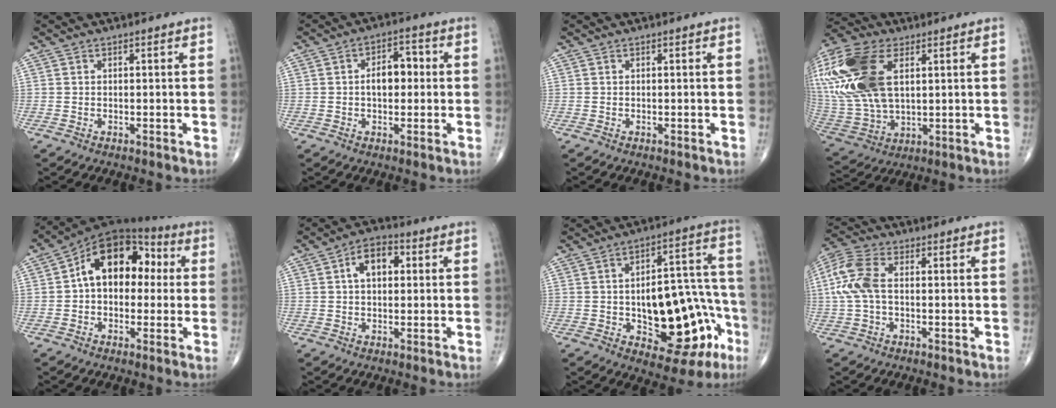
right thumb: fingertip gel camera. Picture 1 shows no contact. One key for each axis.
{"total": 6.4, "fx": 0.2, "fy": 3.9, "fz": 5.0, "tx": -0.058, "ty": 0.018, "tz": -0.004}
{"total": 0.0}
{"total": 26.1, "fx": 7.7, "fy": 14.9, "fz": 20.1, "tx": -0.478, "ty": 0.003, "tz": 0.152}
{"total": 15.8, "fx": 2.1, "fy": 10.4, "fz": 11.7, "tx": -0.140, "ty": 0.045, "tz": 0.021}
{"total": 7.5, "fx": 1.6, "fy": 4.6, "fz": 5.7, "tx": -0.083, "ty": 0.016, "tz": 0.019}
{"total": 20.8, "fx": -6.2, "fy": 10.7, "fz": 16.8, "tx": -0.182, "ty": 0.055, "tz": -0.066}
{"total": 8.9, "fx": 0.4, "fy": 5.1, "fz": 7.4, "tx": -0.186, "ty": 0.024, "tz": 0.005}